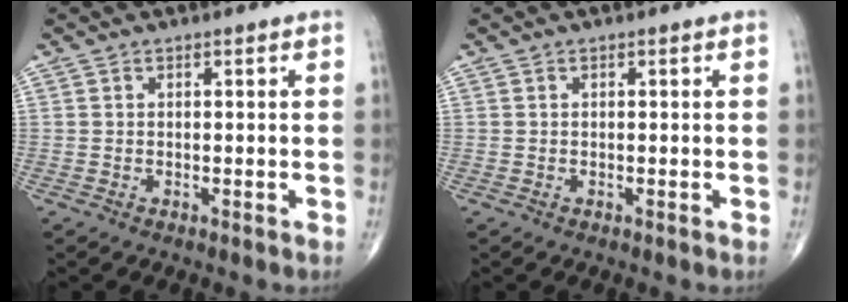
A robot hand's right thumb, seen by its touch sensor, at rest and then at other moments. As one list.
[{"total": 0.0}]